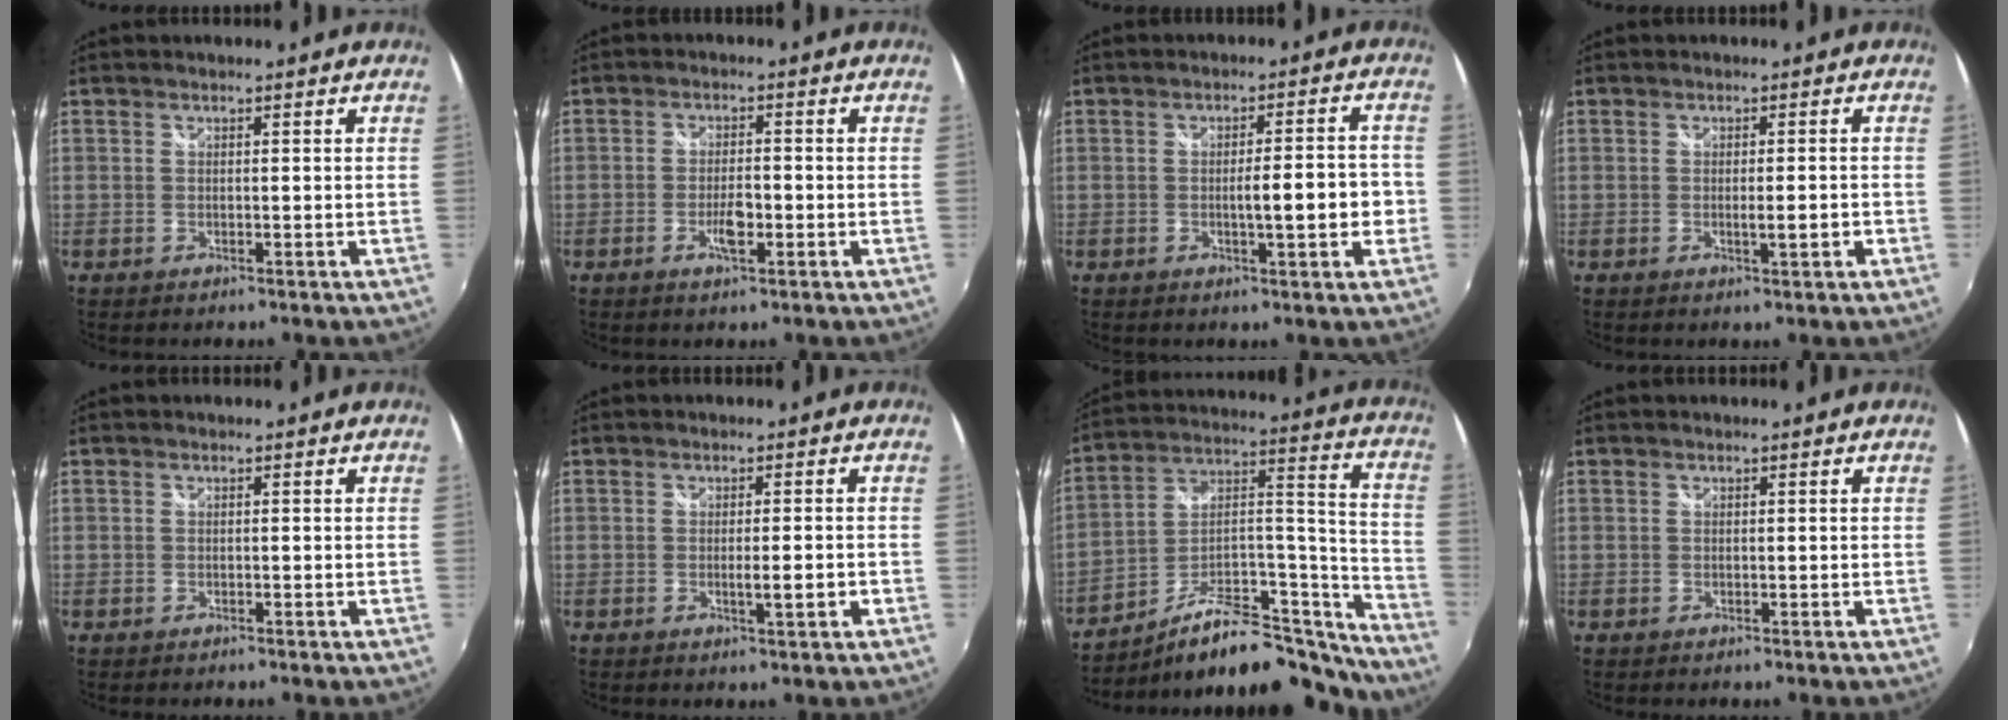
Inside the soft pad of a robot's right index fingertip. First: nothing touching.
{"total": 4.0, "force": [-1.4, 1.4, 3.5], "torque": [-0.070, -0.002, -0.027]}
{"total": 7.2, "force": [-1.5, 1.3, 6.9], "torque": [-0.106, -0.001, -0.015]}
{"total": 3.0, "force": [-0.8, 0.4, 2.9], "torque": [-0.044, -0.004, -0.012]}
{"total": 0.6, "force": [-0.4, 0.4, -0.2], "torque": [0.002, -0.002, -0.006]}
{"total": 3.4, "force": [-0.9, 0.3, 3.3], "torque": [-0.051, -0.006, -0.013]}
{"total": 22.9, "force": [-18.7, 6.9, 11.3], "torque": [-0.136, 0.041, -0.277]}
{"total": 0.0}